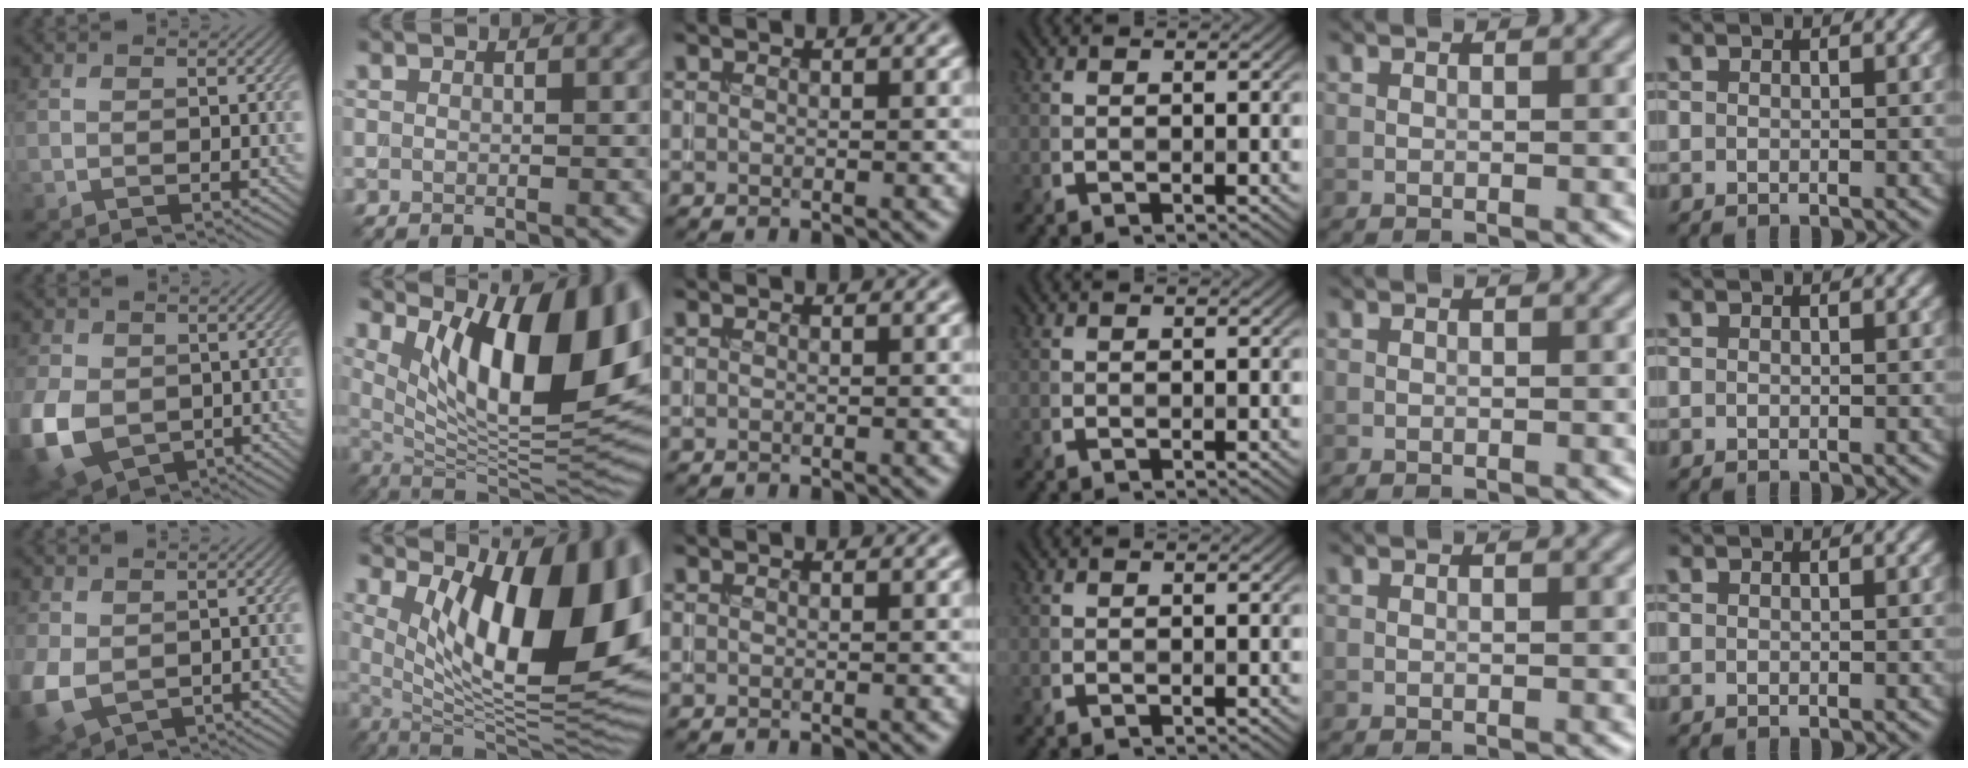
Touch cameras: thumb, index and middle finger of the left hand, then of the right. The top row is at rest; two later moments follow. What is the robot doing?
{"motion": "insert", "object": "coin"}